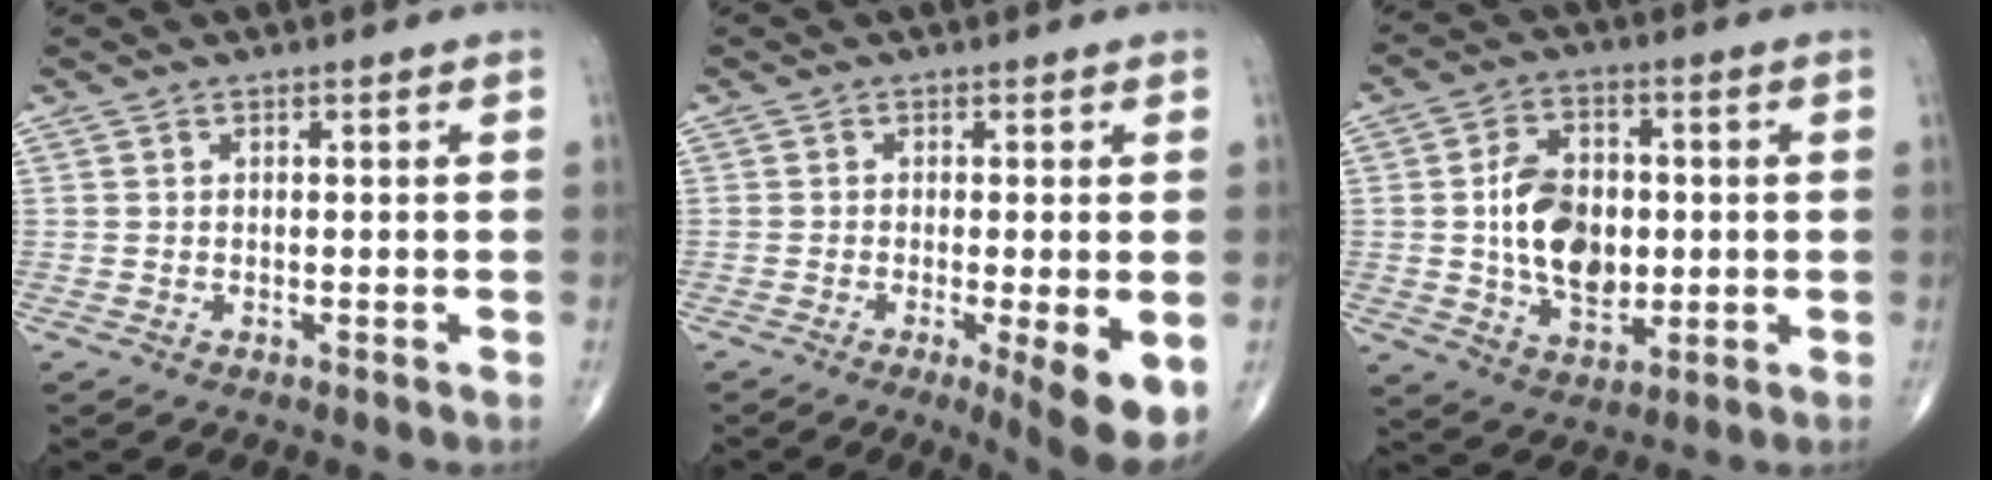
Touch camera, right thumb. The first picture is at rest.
{"total": 7.8, "force": [-2.5, 1.3, 7.2], "torque": [-0.102, -0.021, -0.039]}
{"total": 12.5, "force": [0.1, 8.4, 9.3], "torque": [-0.135, 0.004, 0.005]}